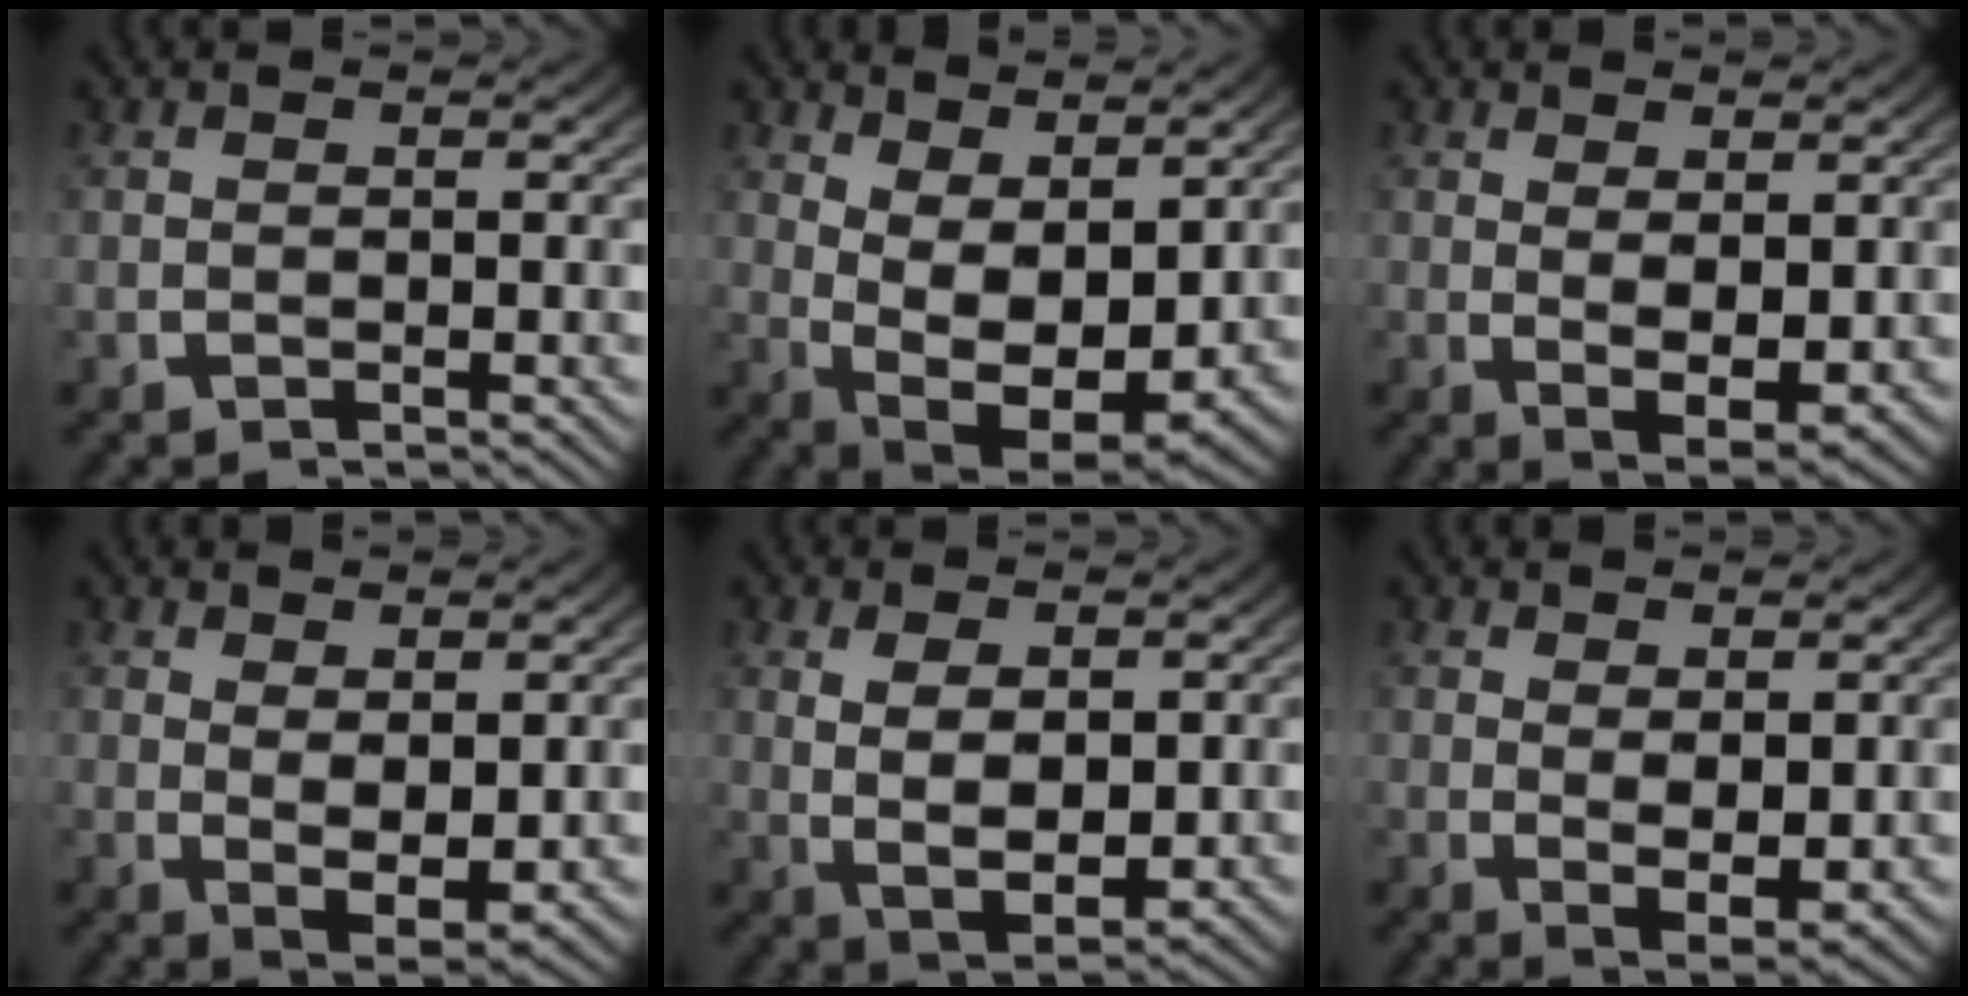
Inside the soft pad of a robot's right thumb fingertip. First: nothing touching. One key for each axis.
{"total": 7.8, "fx": -0.5, "fy": 5.1, "fz": 5.9, "tx": -0.128, "ty": -0.057, "tz": 0.014}
{"total": 4.2, "fx": -0.1, "fy": 2.3, "fz": 3.5, "tx": -0.065, "ty": -0.024, "tz": 0.011}
{"total": 4.0, "fx": 0.4, "fy": 2.3, "fz": 3.2, "tx": -0.057, "ty": -0.020, "tz": 0.018}
{"total": 5.7, "fx": -0.4, "fy": 3.5, "fz": 4.5, "tx": -0.096, "ty": -0.024, "tz": 0.009}
{"total": 3.4, "fx": 0.4, "fy": 1.9, "fz": 2.7, "tx": -0.049, "ty": -0.018, "tz": 0.017}